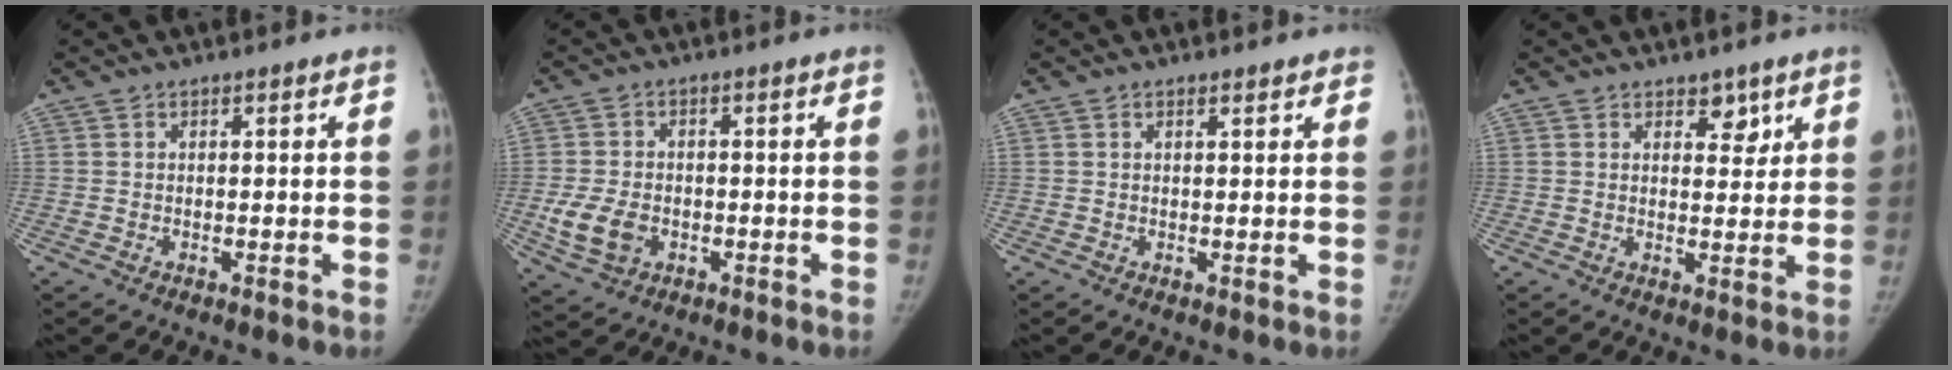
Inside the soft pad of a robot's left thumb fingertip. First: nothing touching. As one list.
[{"total": 7.1, "force": [-1.8, 5.2, 4.6], "torque": [-0.090, -0.001, -0.027]}, {"total": 1.3, "force": [1.0, 0.6, 0.6], "torque": [-0.004, -0.003, 0.011]}, {"total": 3.6, "force": [2.4, 2.2, 1.6], "torque": [0.006, -0.015, 0.035]}]